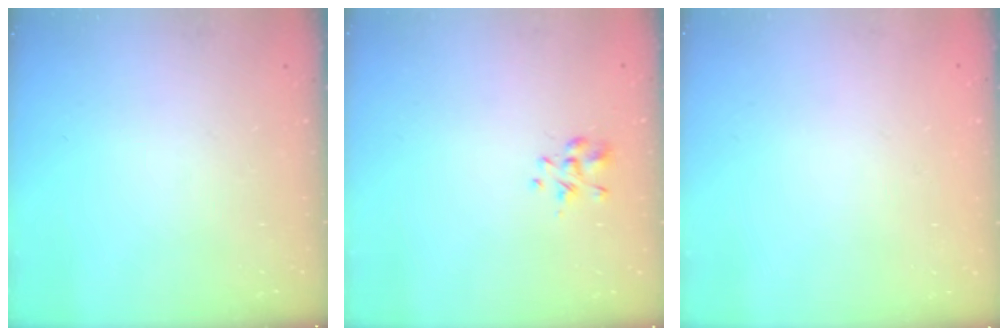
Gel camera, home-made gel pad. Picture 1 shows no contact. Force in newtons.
{"total": 2.3, "press": 2.1, "slide": 0.9}
{"total": 1.8, "press": 1.8, "slide": 0.2}